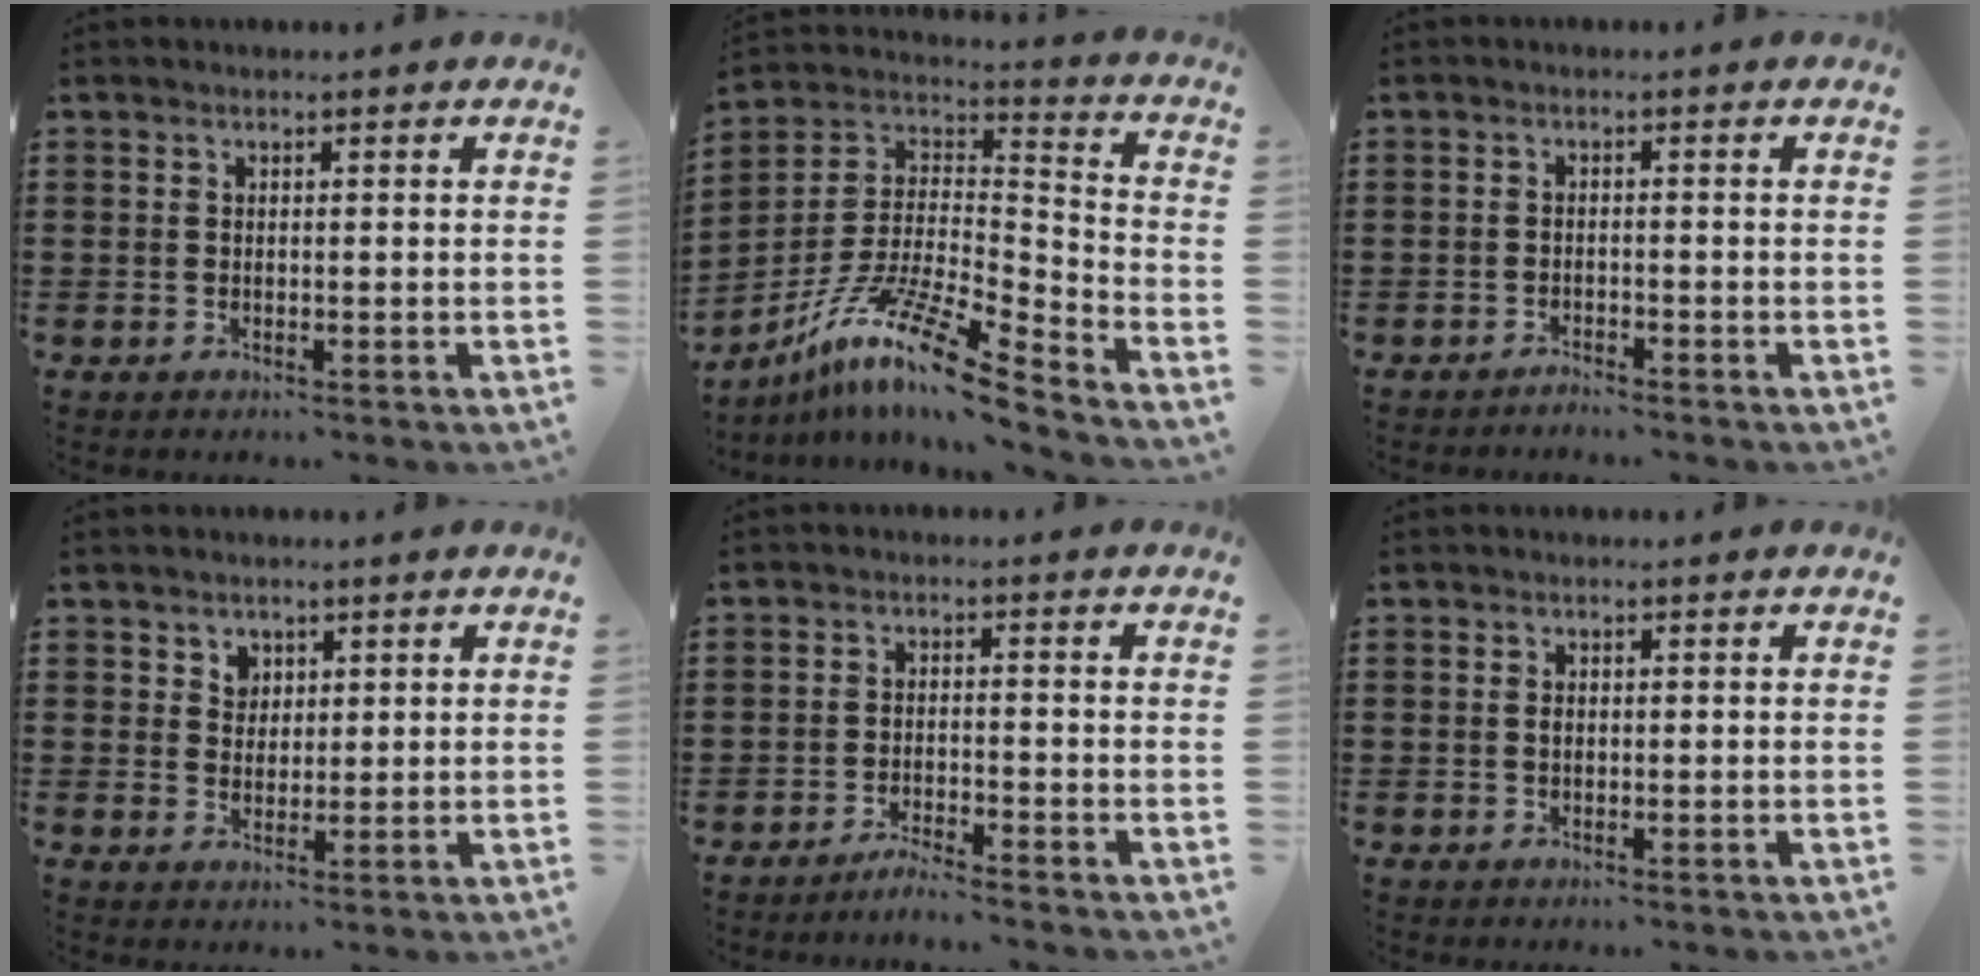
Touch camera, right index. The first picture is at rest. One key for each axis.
{"total": 13.0, "fx": -9.8, "fy": 1.6, "fz": 8.4, "tx": -0.169, "ty": 0.011, "tz": -0.192}
{"total": 1.3, "fx": -1.3, "fy": 0.1, "fz": 0.0, "tx": -0.003, "ty": 0.003, "tz": -0.028}
{"total": 2.5, "fx": 1.5, "fy": 2.0, "fz": 0.2, "tx": -0.013, "ty": 0.009, "tz": 0.028}
{"total": 2.5, "fx": -2.5, "fy": -0.3, "fz": 0.4, "tx": -0.009, "ty": 0.002, "tz": -0.051}
{"total": 0.9, "fx": 0.0, "fy": 0.5, "fz": 0.7, "tx": -0.016, "ty": 0.001, "tz": -0.001}